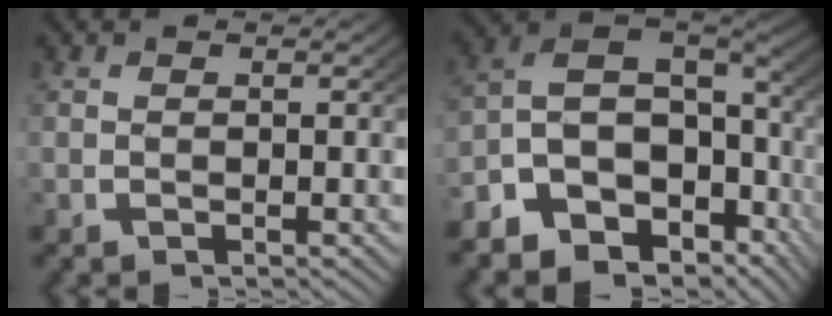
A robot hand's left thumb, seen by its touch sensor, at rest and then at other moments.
{"total": 14.9, "force": [-3.9, 11.2, 9.1], "torque": [-0.189, -0.045, -0.058]}